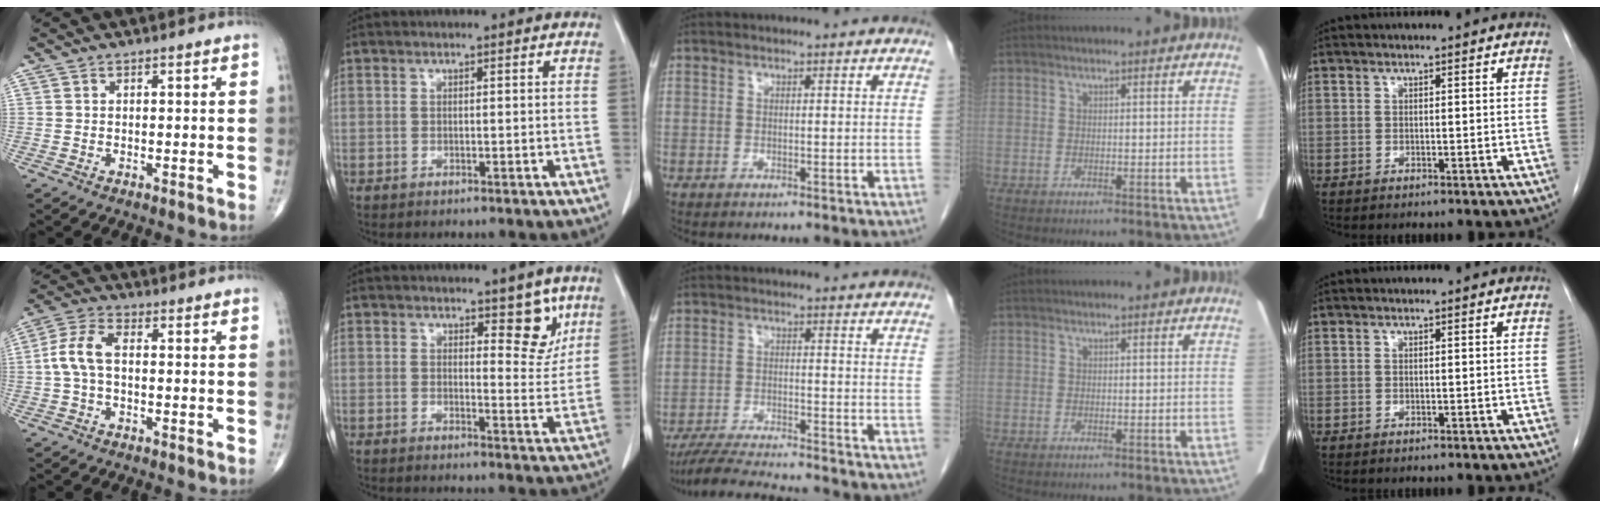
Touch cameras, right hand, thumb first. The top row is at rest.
{"thumb": {"total": 6.8, "force": [-0.2, 3.7, 5.7], "torque": [-0.127, 0.024, -0.010]}, "index": {"total": 5.3, "force": [3.3, 2.2, 3.5], "torque": [-0.028, -0.013, 0.040]}, "middle": {"total": 11.0, "force": [-10.2, -0.1, 4.0], "torque": [-0.064, -0.011, -0.169]}}